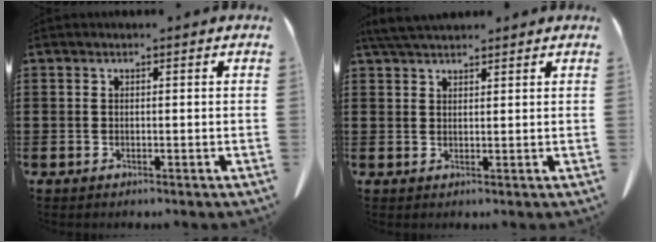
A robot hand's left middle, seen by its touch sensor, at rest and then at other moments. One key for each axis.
{"total": 3.5, "fx": 3.1, "fy": 0.7, "fz": 1.5, "tx": -0.038, "ty": 0.000, "tz": 0.059}